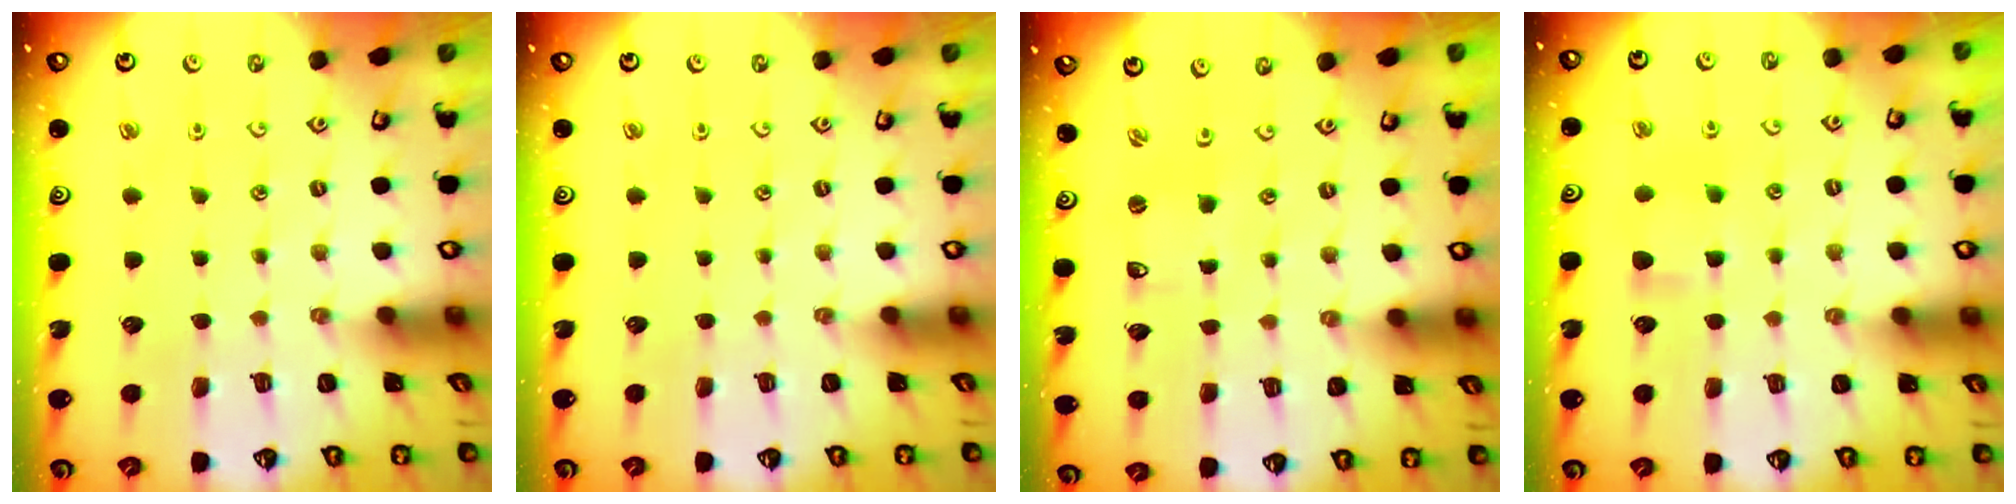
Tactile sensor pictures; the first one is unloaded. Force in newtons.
{"total": 0.0}
{"total": 1.2, "press": 1.2, "slide": 0.1}
{"total": 4.8, "press": 4.7, "slide": 0.5}